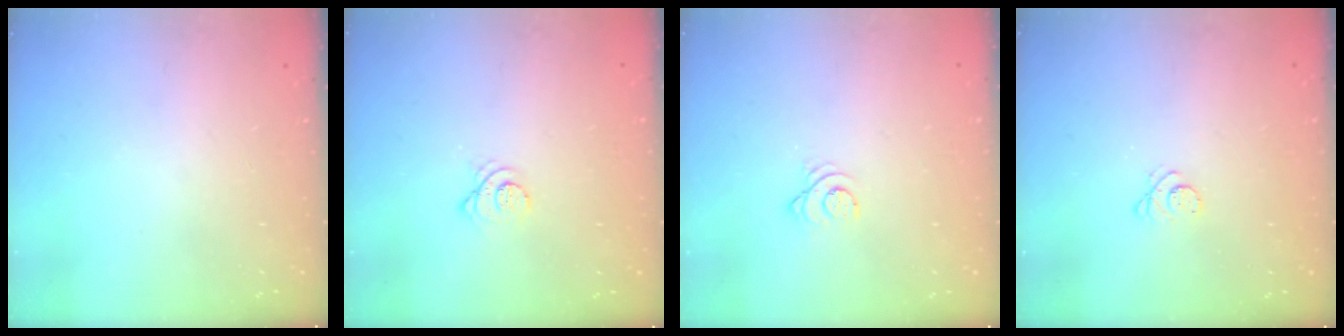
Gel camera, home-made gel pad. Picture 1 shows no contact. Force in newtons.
{"total": 3.2, "press": 3.2, "slide": 0.4}
{"total": 2.5, "press": 2.5, "slide": 0.2}
{"total": 2.9, "press": 2.9, "slide": 0.3}